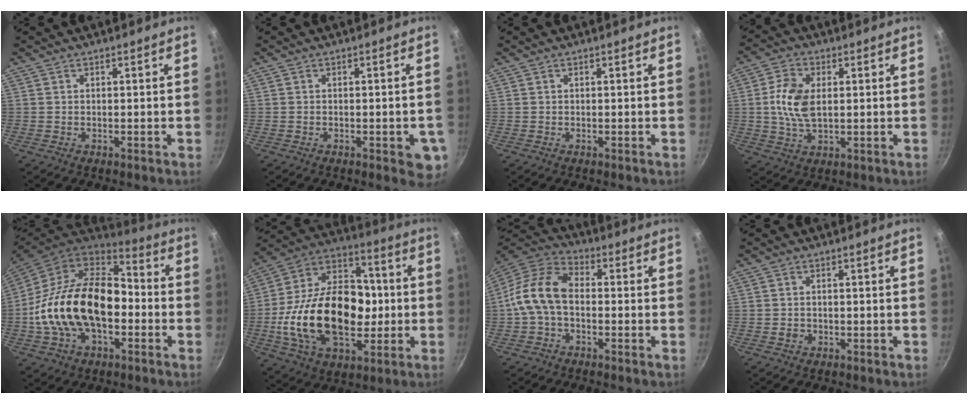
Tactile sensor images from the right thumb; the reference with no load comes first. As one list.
[{"total": 5.8, "force": [-1.8, 2.2, 5.1], "torque": [-0.043, -0.001, -0.023]}, {"total": 0.0}, {"total": 8.8, "force": [0.9, 5.3, 7.0], "torque": [-0.133, 0.002, 0.015]}, {"total": 24.9, "force": [-3.5, 15.6, 19.1], "torque": [-0.325, 0.045, -0.065]}, {"total": 28.3, "force": [-3.1, 18.6, 21.1], "torque": [-0.347, 0.039, -0.054]}, {"total": 11.6, "force": [-1.1, 7.5, 8.8], "torque": [-0.158, 0.041, -0.041]}, {"total": 1.5, "force": [-0.4, 1.3, 0.7], "torque": [-0.011, 0.003, -0.006]}]